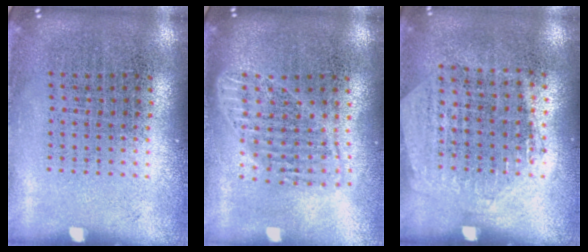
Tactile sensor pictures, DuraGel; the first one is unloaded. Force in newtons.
{"total": 1.7, "press": 1.5, "slide": 0.9}
{"total": 1.3, "press": 1.2, "slide": 0.6}